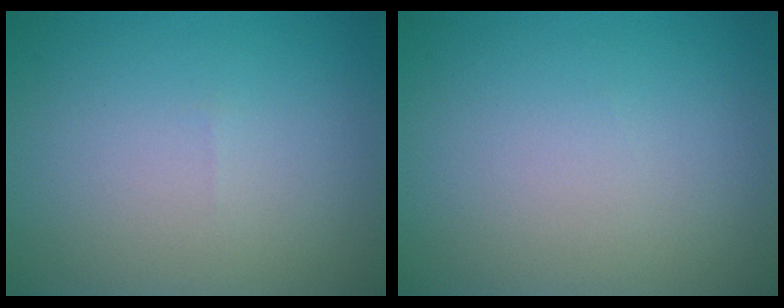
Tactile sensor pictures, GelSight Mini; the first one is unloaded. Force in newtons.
{"total": 0.0}